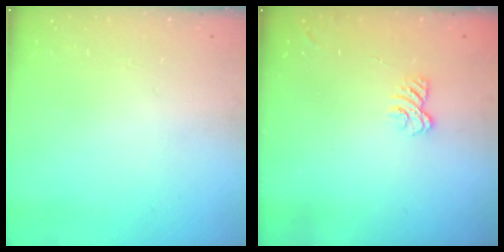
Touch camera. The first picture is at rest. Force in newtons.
{"total": 2.3, "press": 1.9, "slide": 1.2}